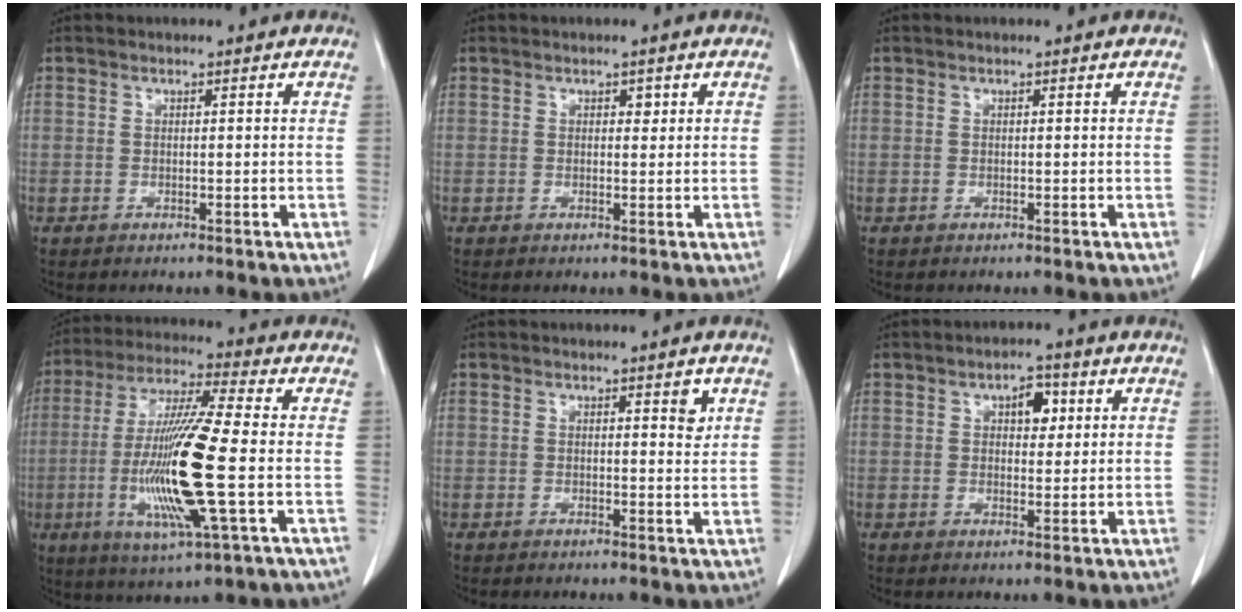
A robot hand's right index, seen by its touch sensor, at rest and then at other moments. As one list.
[{"total": 1.0, "force": [0.5, 0.6, 0.7], "torque": [-0.005, -0.001, 0.005]}, {"total": 0.0}, {"total": 16.9, "force": [-3.0, 0.7, 16.6], "torque": [-0.337, -0.015, -0.060]}, {"total": 2.2, "force": [1.1, 0.6, 1.8], "torque": [-0.024, -0.005, 0.014]}, {"total": 4.0, "force": [1.5, 2.1, 3.1], "torque": [-0.043, 0.009, 0.021]}]